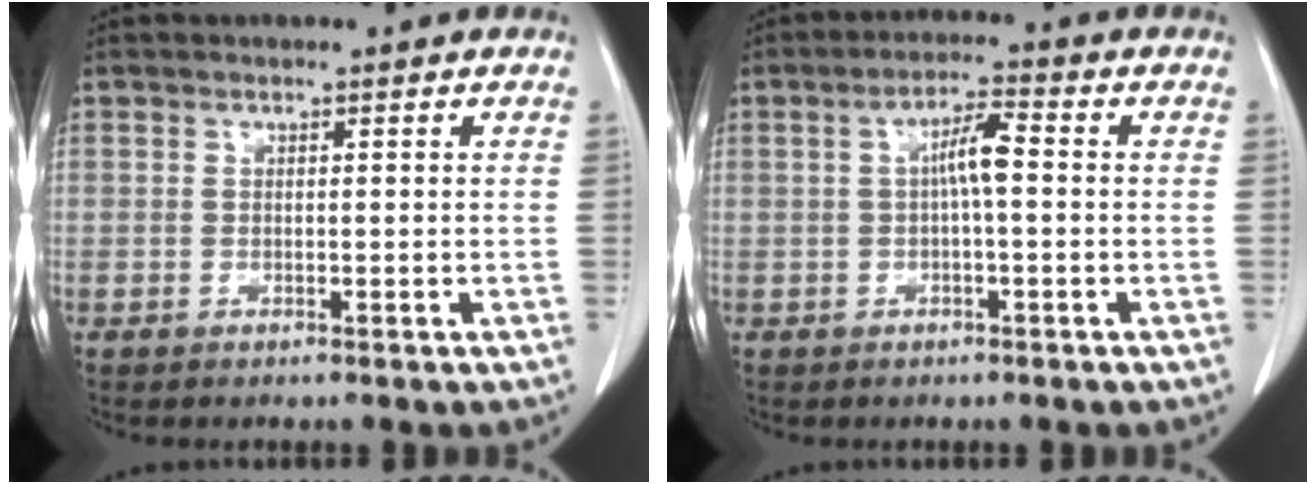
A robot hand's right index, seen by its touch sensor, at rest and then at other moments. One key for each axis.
{"total": 4.9, "fx": 0.2, "fy": 0.7, "fz": 4.9, "tx": -0.088, "ty": 0.014, "tz": 0.002}